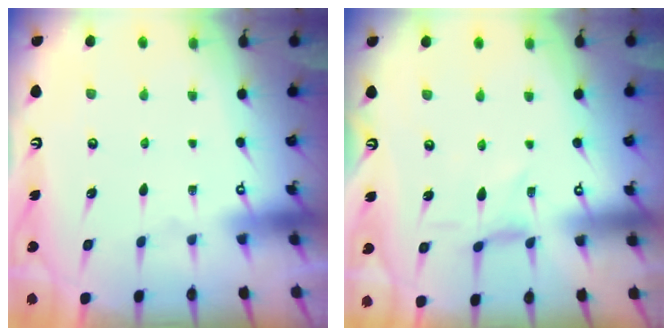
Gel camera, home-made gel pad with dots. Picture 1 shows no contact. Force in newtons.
{"total": 1.0, "press": 0.9, "slide": 0.3}